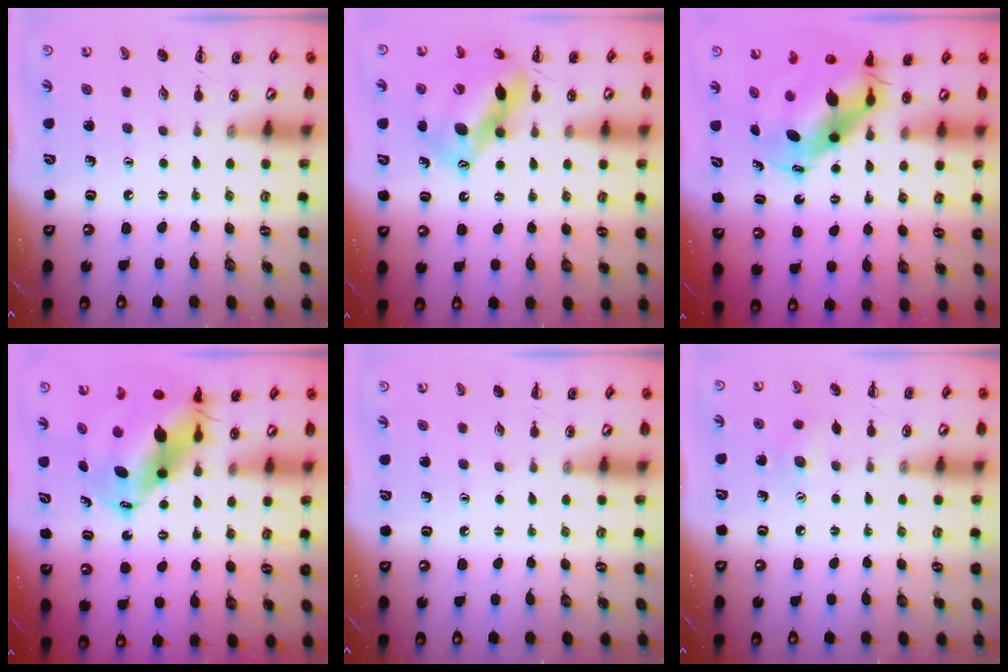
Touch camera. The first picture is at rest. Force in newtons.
{"total": 14.5, "press": 13.9, "slide": 4.3}
{"total": 10.3, "press": 10.1, "slide": 2.1}
{"total": 10.7, "press": 10.3, "slide": 2.8}
{"total": 0.0}
{"total": 6.7, "press": 6.5, "slide": 1.4}